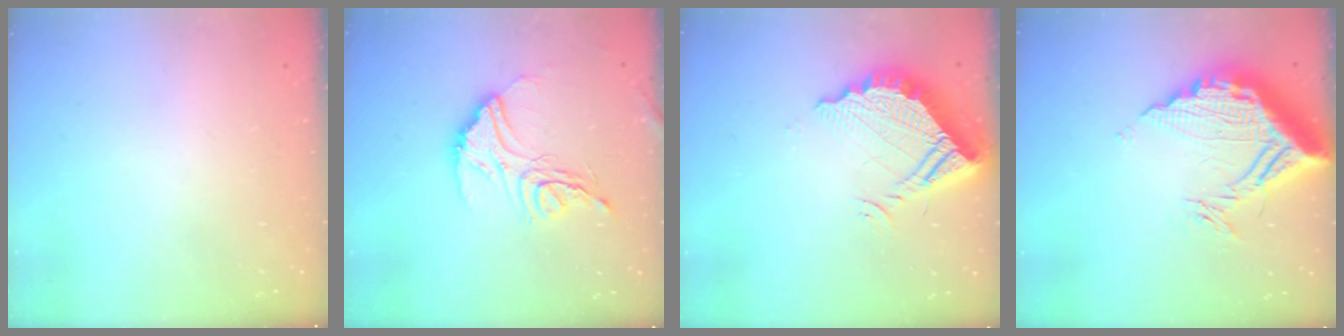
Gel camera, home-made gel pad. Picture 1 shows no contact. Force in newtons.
{"total": 15.6, "press": 15.5, "slide": 1.6}
{"total": 14.2, "press": 14.2, "slide": 1.2}
{"total": 16.4, "press": 16.3, "slide": 1.5}